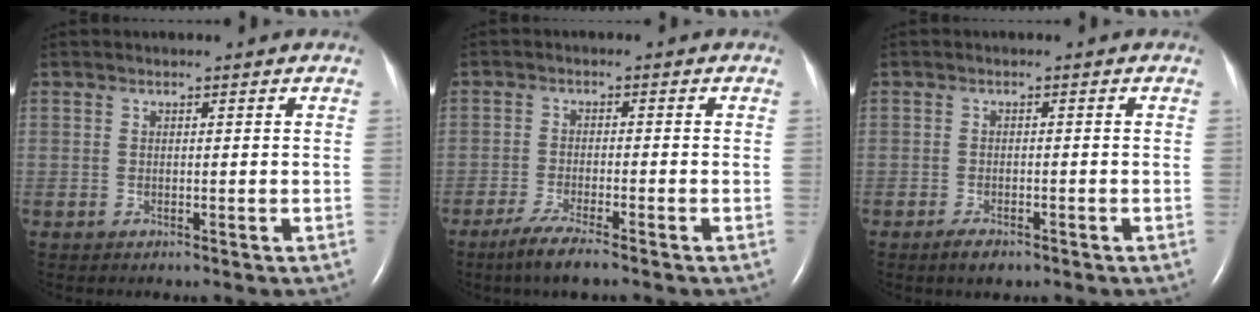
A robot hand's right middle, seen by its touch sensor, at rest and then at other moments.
{"total": 4.9, "force": [-3.6, 0.1, 3.3], "torque": [-0.072, -0.014, -0.067]}
{"total": 2.4, "force": [-1.7, 0.9, 1.4], "torque": [-0.032, -0.003, -0.025]}